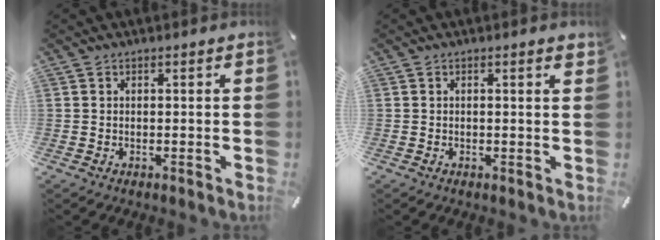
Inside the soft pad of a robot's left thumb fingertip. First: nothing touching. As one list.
[{"total": 0.9, "force": [0.2, 0.1, 0.9], "torque": [-0.009, -0.003, 0.002]}]